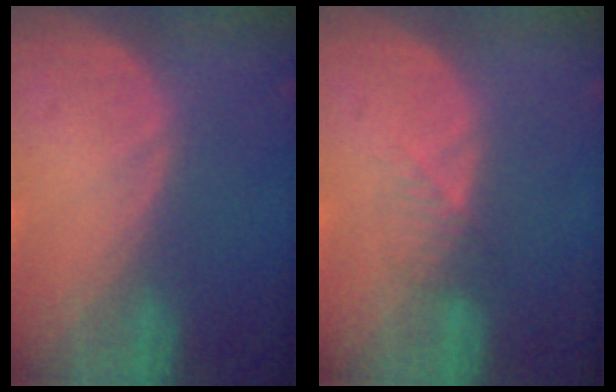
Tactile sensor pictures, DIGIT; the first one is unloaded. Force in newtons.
{"total": 2.3, "press": 2.1, "slide": 1.0}